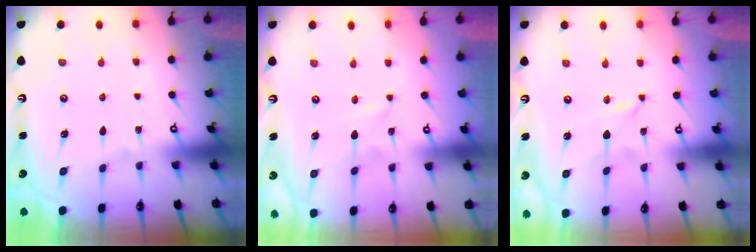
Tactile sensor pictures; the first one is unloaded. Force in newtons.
{"total": 0.6, "press": 0.6, "slide": 0.1}
{"total": 0.0}